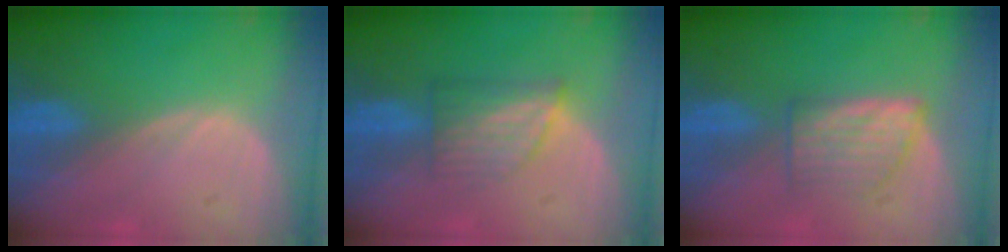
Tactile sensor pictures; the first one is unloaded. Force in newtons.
{"total": 6.1, "press": 5.4, "slide": 2.8}
{"total": 5.0, "press": 4.9, "slide": 0.7}